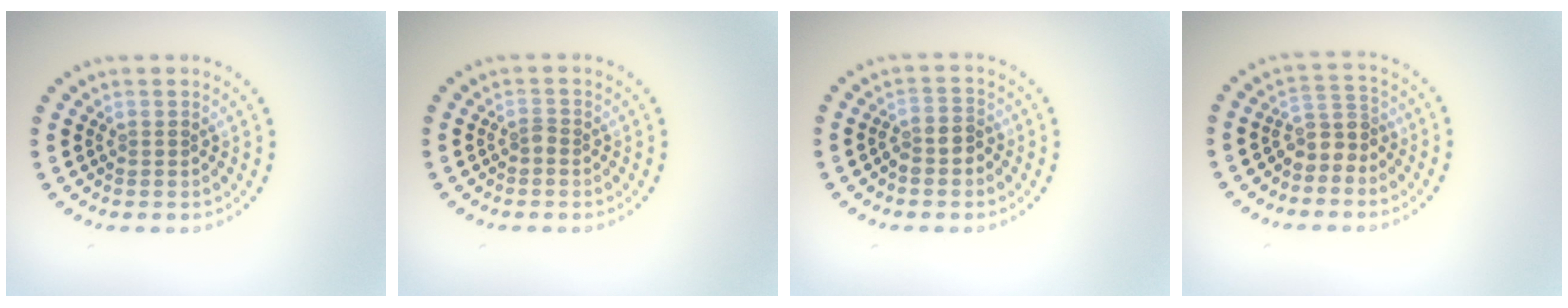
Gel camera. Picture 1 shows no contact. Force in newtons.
{"total": 0.8, "press": 0.6, "slide": 0.5}
{"total": 2.2, "press": 1.9, "slide": 1.2}
{"total": 2.6, "press": 2.1, "slide": 1.6}